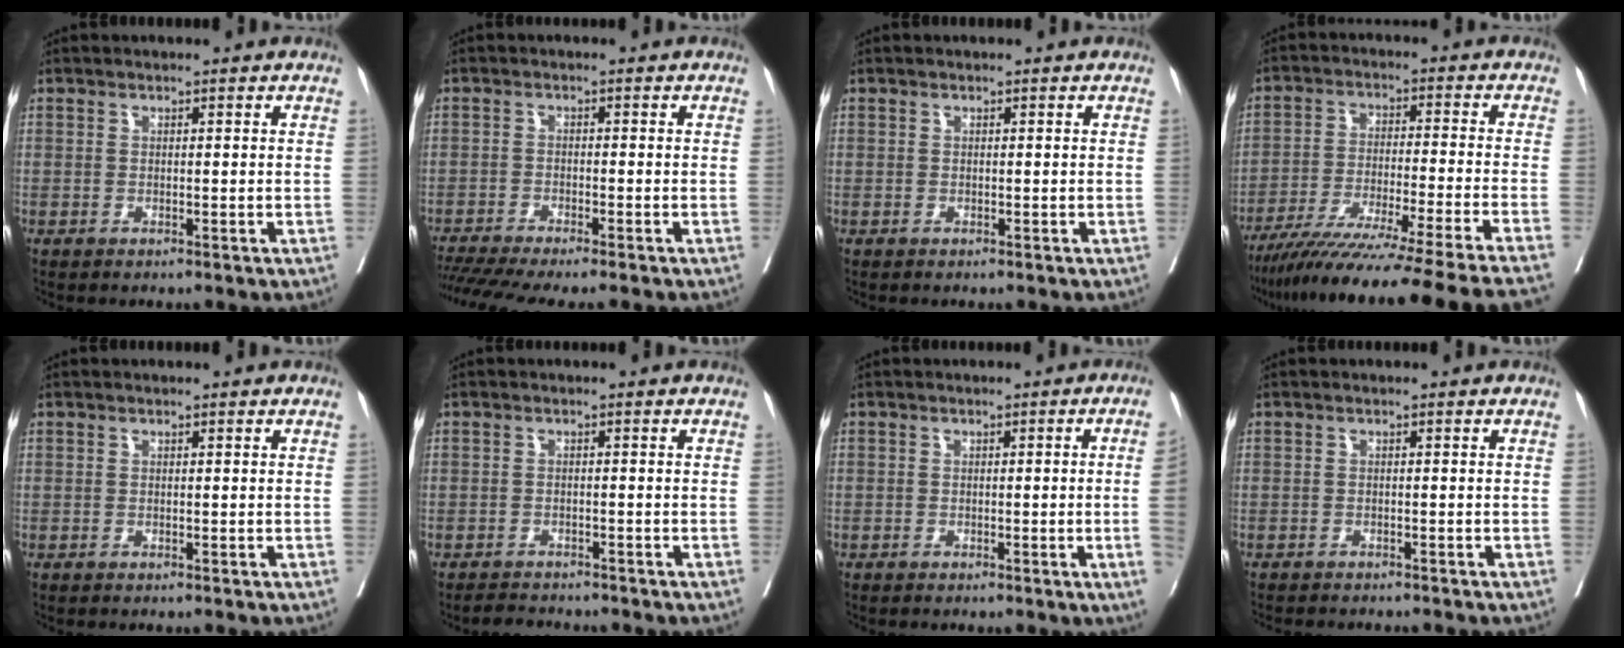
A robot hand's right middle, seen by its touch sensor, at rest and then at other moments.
{"total": 10.1, "force": [-8.6, -0.1, 5.2], "torque": [-0.072, -0.015, -0.136]}
{"total": 0.0}
{"total": 22.8, "force": [-19.8, -3.0, 11.0], "torque": [-0.129, -0.066, -0.295]}
{"total": 0.0}
{"total": 2.9, "force": [-2.8, 0.6, 0.3], "torque": [-0.010, -0.010, -0.045]}
{"total": 3.6, "force": [-0.5, -1.1, 3.4], "torque": [-0.035, -0.005, -0.005]}
{"total": 4.9, "force": [-4.4, 1.0, 1.8], "torque": [-0.023, -0.006, -0.059]}